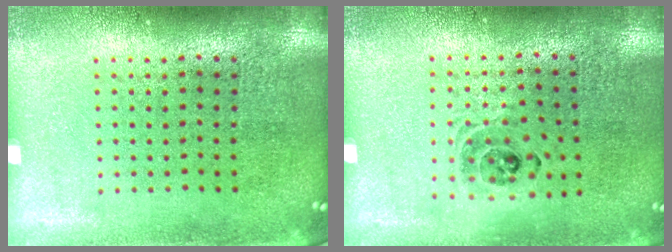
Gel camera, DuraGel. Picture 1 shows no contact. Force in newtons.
{"total": 1.1, "press": 1.0, "slide": 0.4}